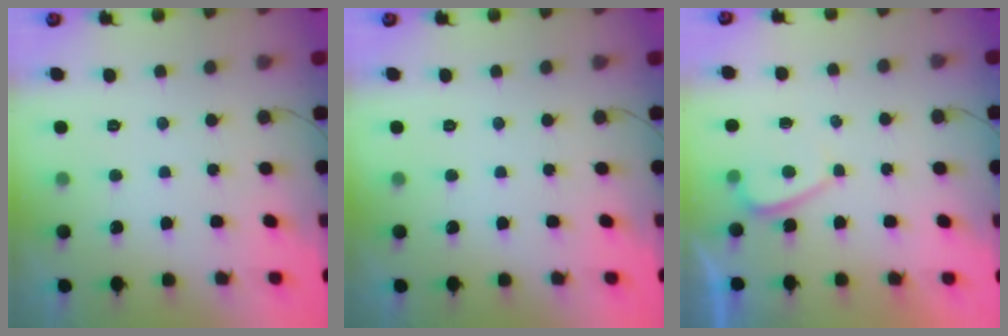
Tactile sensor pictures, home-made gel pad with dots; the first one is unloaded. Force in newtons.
{"total": 0.0}
{"total": 1.6, "press": 1.5, "slide": 0.6}